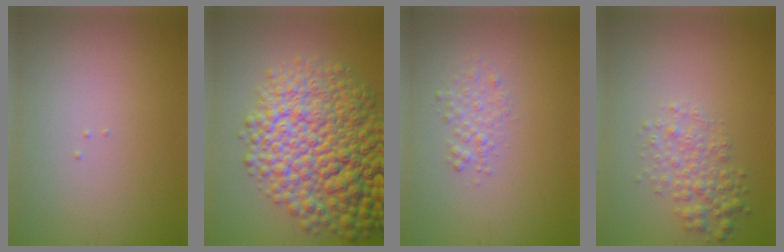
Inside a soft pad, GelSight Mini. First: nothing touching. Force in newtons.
{"total": 14.0, "press": 14.0, "slide": 0.4}
{"total": 1.6, "press": 1.6, "slide": 0.1}
{"total": 2.8, "press": 2.8, "slide": 0.1}